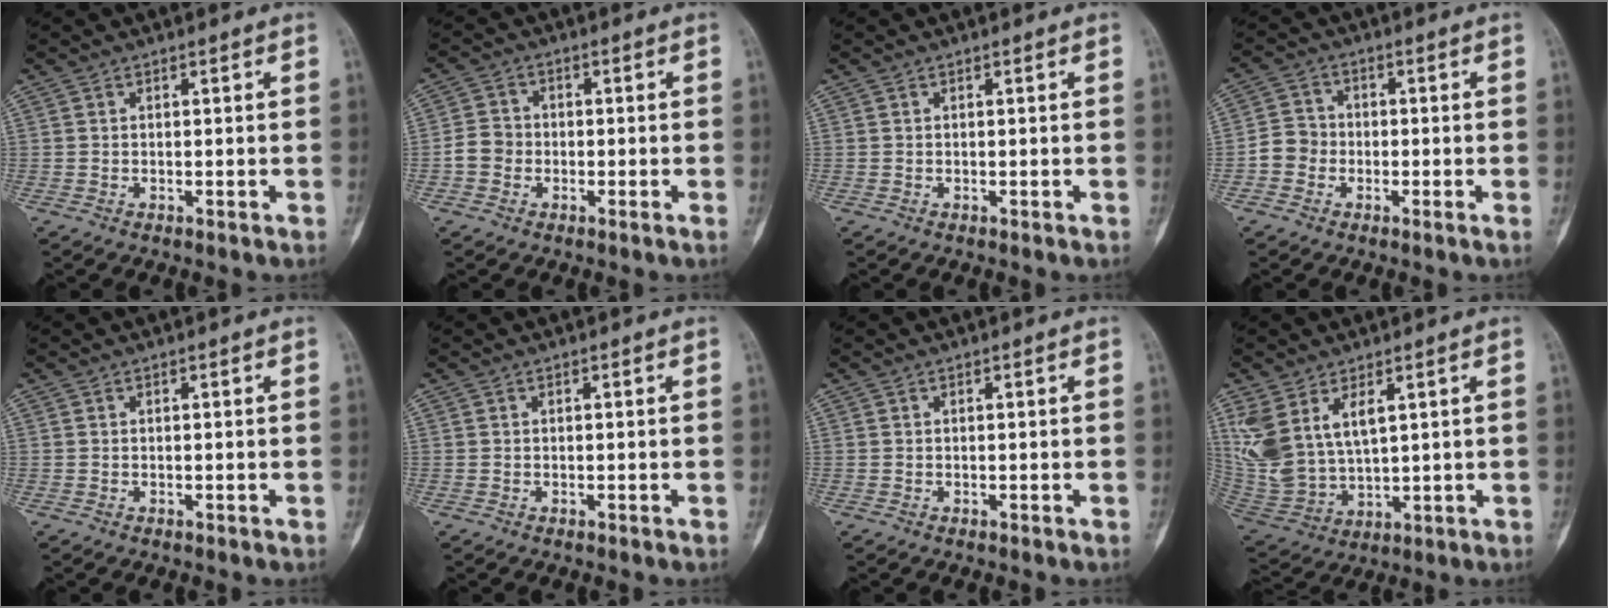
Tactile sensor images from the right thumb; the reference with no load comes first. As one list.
[{"total": 3.8, "force": [-1.2, 3.1, 1.9], "torque": [-0.027, 0.011, -0.033]}, {"total": 0.0}, {"total": 4.3, "force": [-1.6, 3.6, 1.7], "torque": [-0.017, 0.014, -0.042]}, {"total": 0.0}, {"total": 0.0}, {"total": 0.0}, {"total": 13.1, "force": [5.4, 7.5, 9.2], "torque": [-0.188, -0.017, 0.132]}]